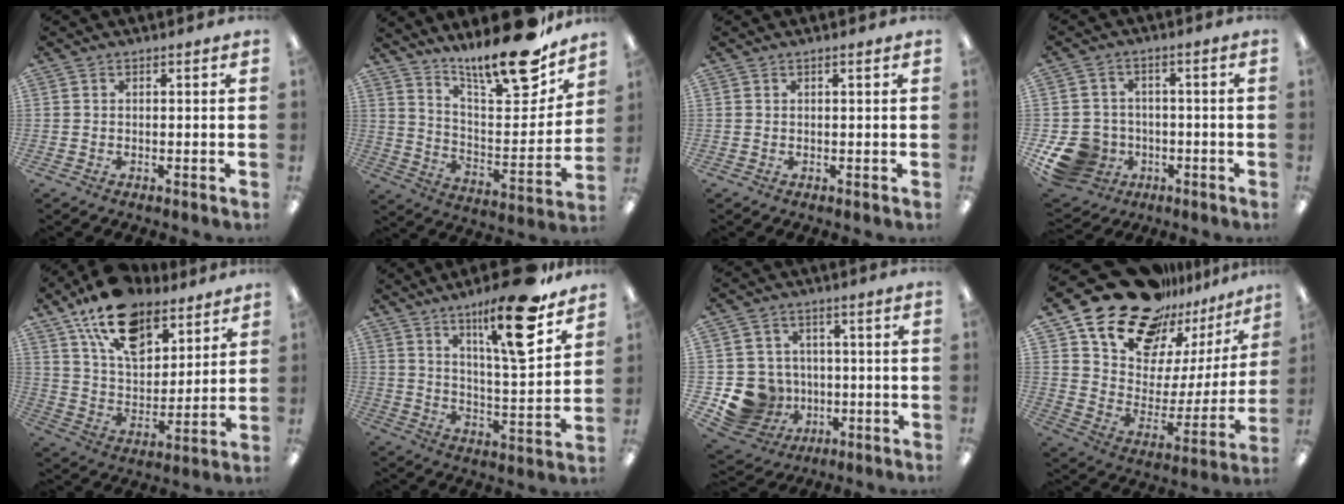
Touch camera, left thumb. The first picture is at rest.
{"total": 20.4, "force": [17.0, 3.9, 10.5], "torque": [-0.166, -0.127, 0.281]}
{"total": 0.7, "force": [0.4, 0.0, 0.6], "torque": [-0.012, 0.000, 0.006]}
{"total": 10.8, "force": [-4.3, 9.0, 4.1], "torque": [-0.103, 0.027, -0.069]}
{"total": 17.9, "force": [11.9, 9.8, 9.1], "torque": [-0.156, -0.059, 0.216]}
{"total": 17.8, "force": [12.1, 3.3, 12.7], "torque": [-0.200, -0.067, 0.183]}
{"total": 11.2, "force": [-2.9, 10.4, 2.9], "torque": [-0.083, 0.019, -0.039]}
{"total": 21.3, "force": [17.8, 10.1, 5.8], "torque": [-0.107, -0.138, 0.319]}